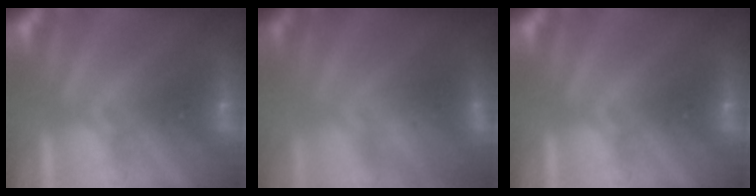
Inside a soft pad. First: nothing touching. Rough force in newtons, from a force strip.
{"total": 4.4}
{"total": 0.0}